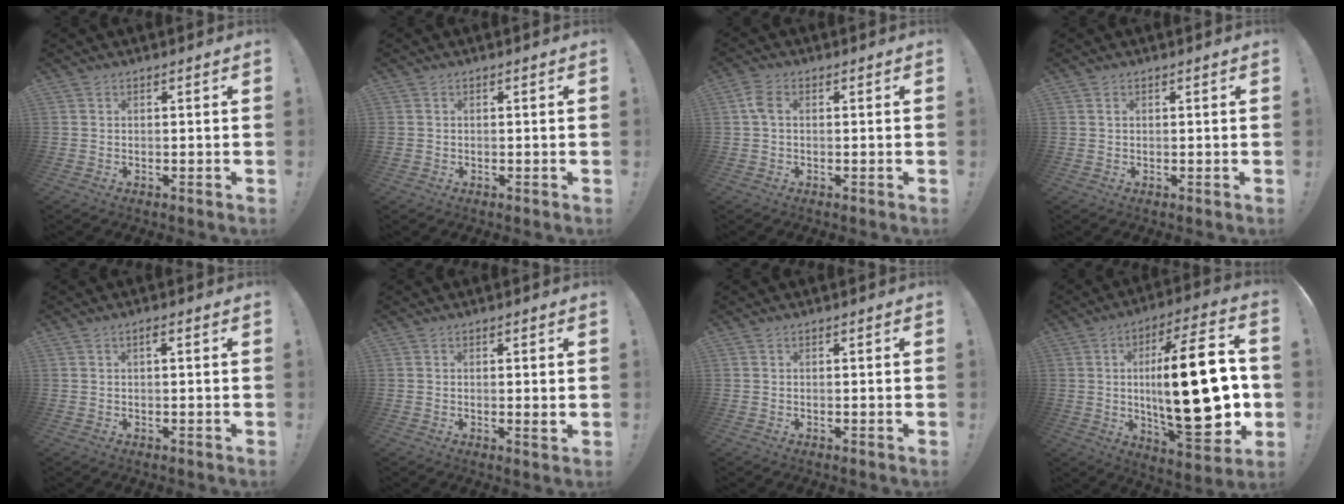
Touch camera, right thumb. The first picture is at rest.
{"total": 0.8, "force": [-0.3, 0.7, 0.1], "torque": [-0.005, 0.005, -0.005]}
{"total": 3.9, "force": [0.5, 2.3, 3.2], "torque": [-0.078, 0.008, 0.009]}
{"total": 0.8, "force": [0.3, 0.7, 0.2], "torque": [-0.001, 0.001, 0.004]}
{"total": 1.1, "force": [0.2, 0.0, 1.1], "torque": [-0.017, 0.000, 0.001]}
{"total": 1.6, "force": [0.2, 0.2, 1.6], "torque": [-0.018, -0.006, 0.000]}
{"total": 0.0}
{"total": 30.4, "force": [-0.2, 10.2, 28.6], "torque": [-0.468, -0.009, -0.003]}